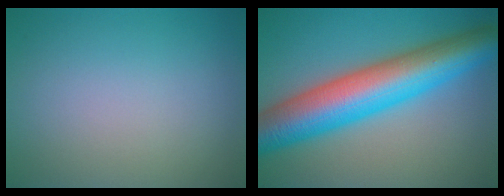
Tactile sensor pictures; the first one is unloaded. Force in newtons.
{"total": 11.2, "press": 11.2, "slide": 0.2}